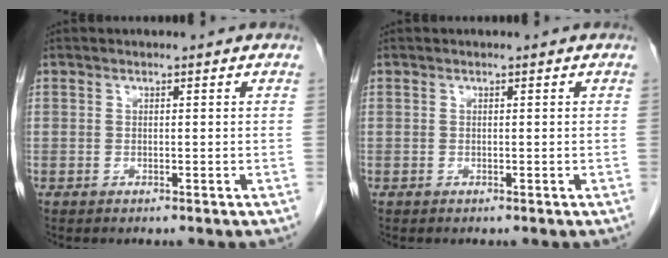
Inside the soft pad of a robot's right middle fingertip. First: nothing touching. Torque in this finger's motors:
{"motor_torque": [0.00, 0.00, 0.00, 0.00]}